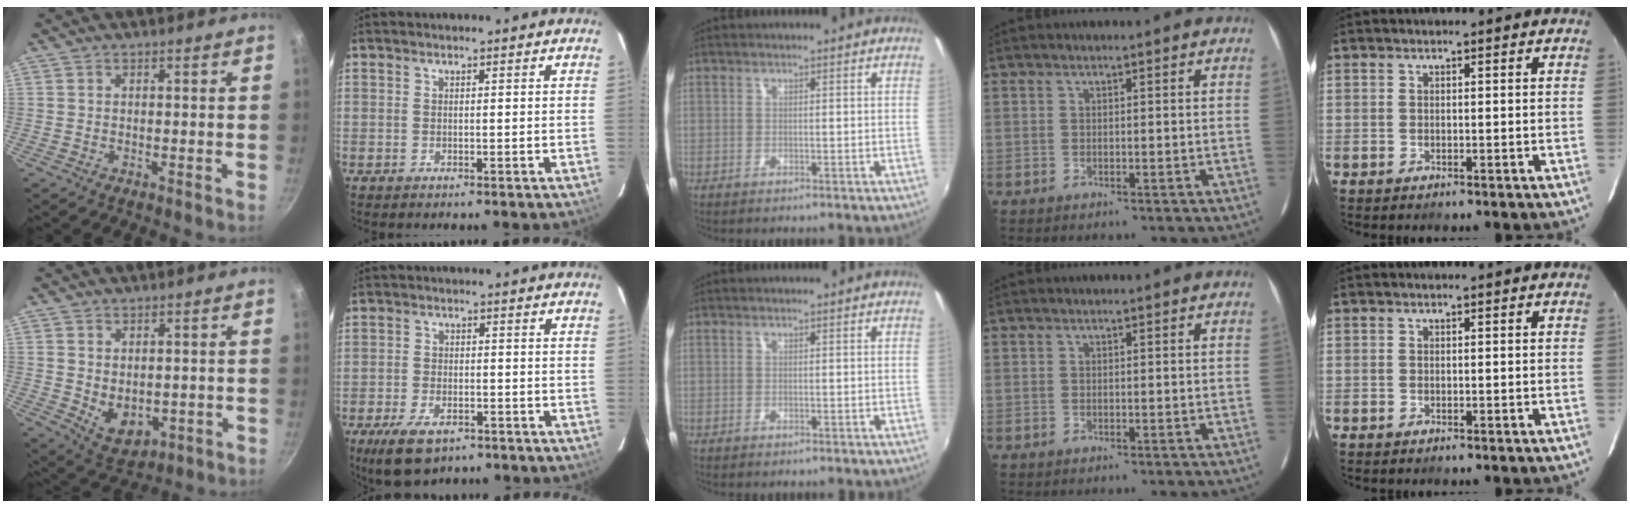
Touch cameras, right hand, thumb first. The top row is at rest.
{"thumb": {"total": 6.9, "force": [0.0, 4.9, 4.9], "torque": [-0.065, -0.016, 0.020]}, "index": {"total": 8.7, "force": [-5.7, 4.3, 5.0], "torque": [-0.123, -0.017, -0.095]}}